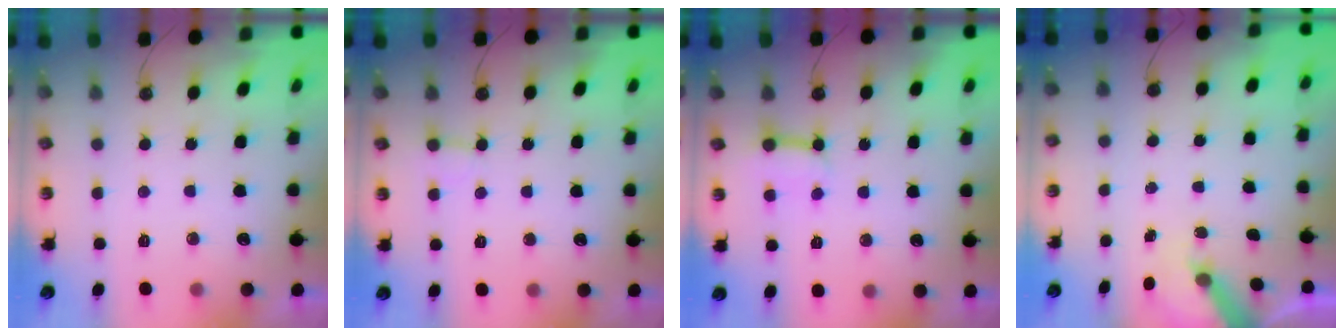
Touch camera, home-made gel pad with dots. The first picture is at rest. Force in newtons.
{"total": 2.5, "press": 2.4, "slide": 0.5}
{"total": 6.0, "press": 6.0, "slide": 0.7}
{"total": 5.2, "press": 5.2, "slide": 0.6}